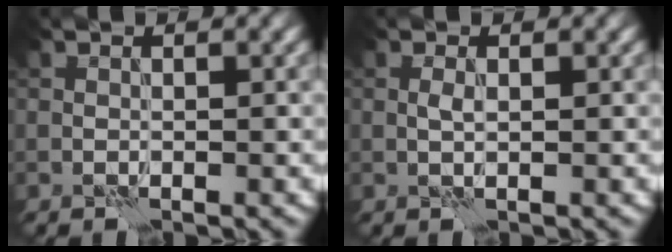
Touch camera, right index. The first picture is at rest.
{"total": 0.8, "force": [0.0, 0.2, 0.8], "torque": [-0.019, 0.002, 0.002]}